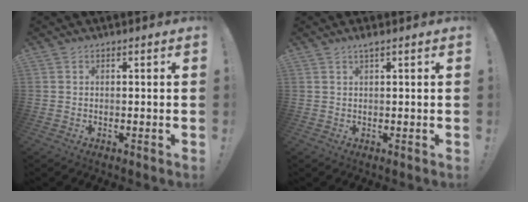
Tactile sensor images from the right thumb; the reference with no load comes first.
{"total": 1.2, "force": [0.9, -0.3, 0.7], "torque": [-0.006, -0.004, 0.014]}